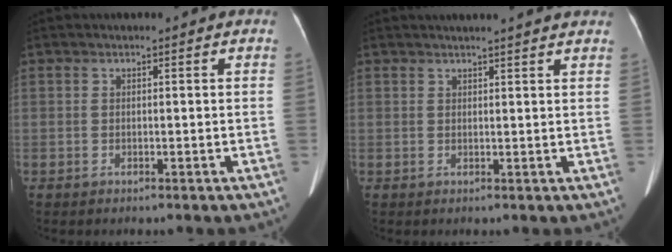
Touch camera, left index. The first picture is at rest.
{"total": 8.9, "force": [8.1, 0.4, 3.6], "torque": [-0.047, 0.021, 0.086]}